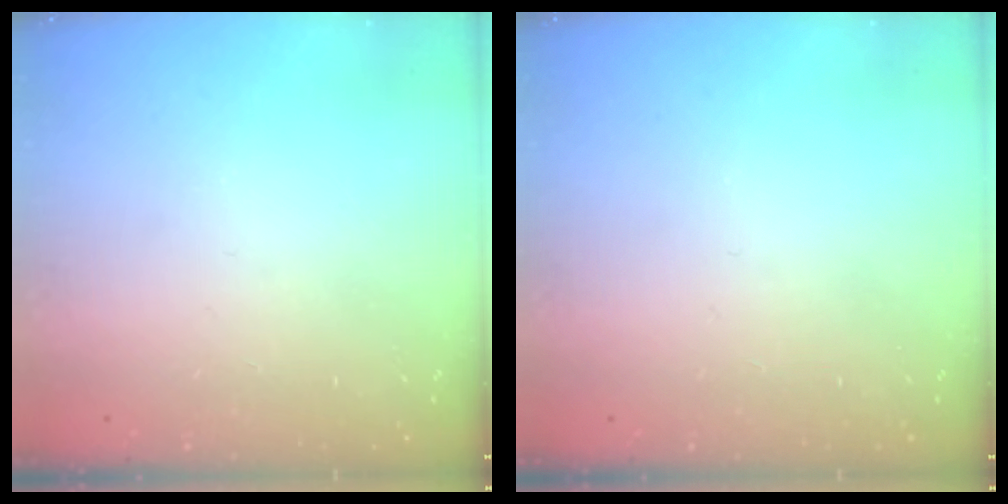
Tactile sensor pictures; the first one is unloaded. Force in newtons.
{"total": 0.0}